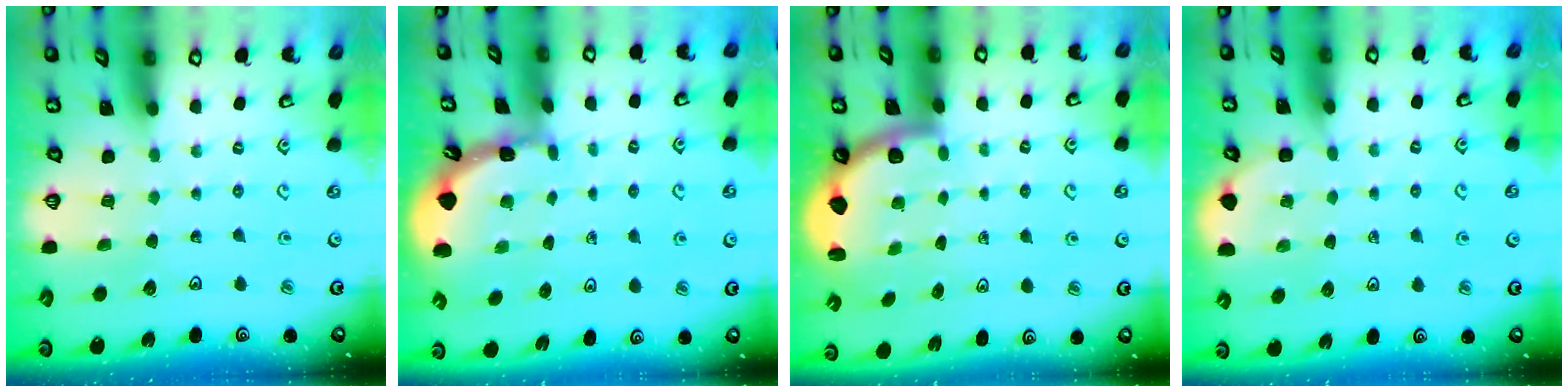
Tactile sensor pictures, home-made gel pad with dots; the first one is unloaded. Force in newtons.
{"total": 1.7, "press": 1.7, "slide": 0.1}
{"total": 2.5, "press": 2.4, "slide": 0.7}
{"total": 3.0, "press": 2.9, "slide": 0.9}